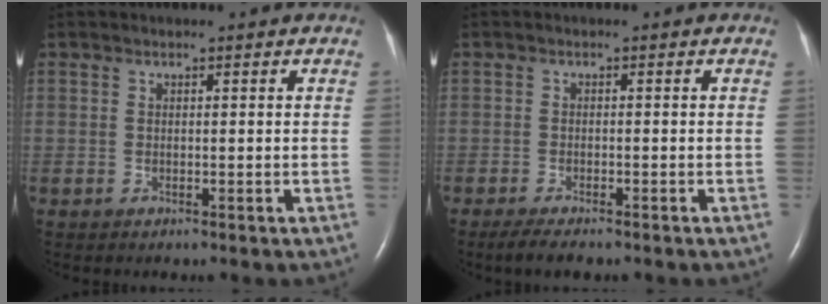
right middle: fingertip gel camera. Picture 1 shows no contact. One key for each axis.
{"total": 3.4, "fx": -2.7, "fy": 0.7, "fz": 2.0, "tx": -0.040, "ty": -0.009, "tz": -0.040}